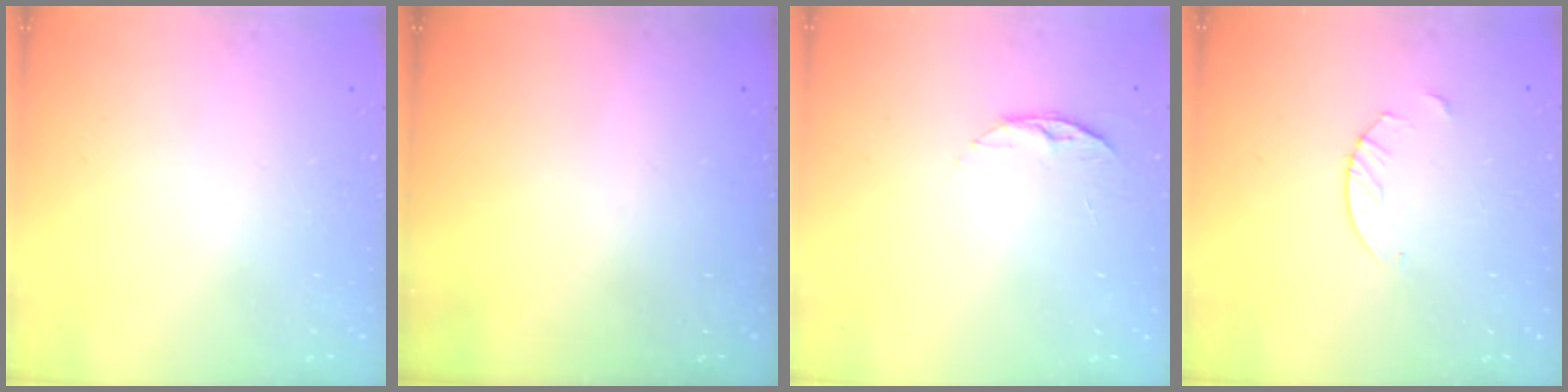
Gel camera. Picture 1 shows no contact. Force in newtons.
{"total": 0.0}
{"total": 6.2, "press": 6.1, "slide": 0.7}
{"total": 2.7, "press": 2.7, "slide": 0.2}